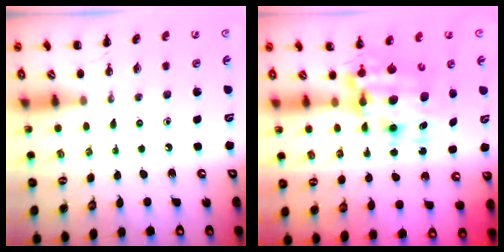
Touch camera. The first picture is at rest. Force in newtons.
{"total": 10.3, "press": 10.0, "slide": 2.8}